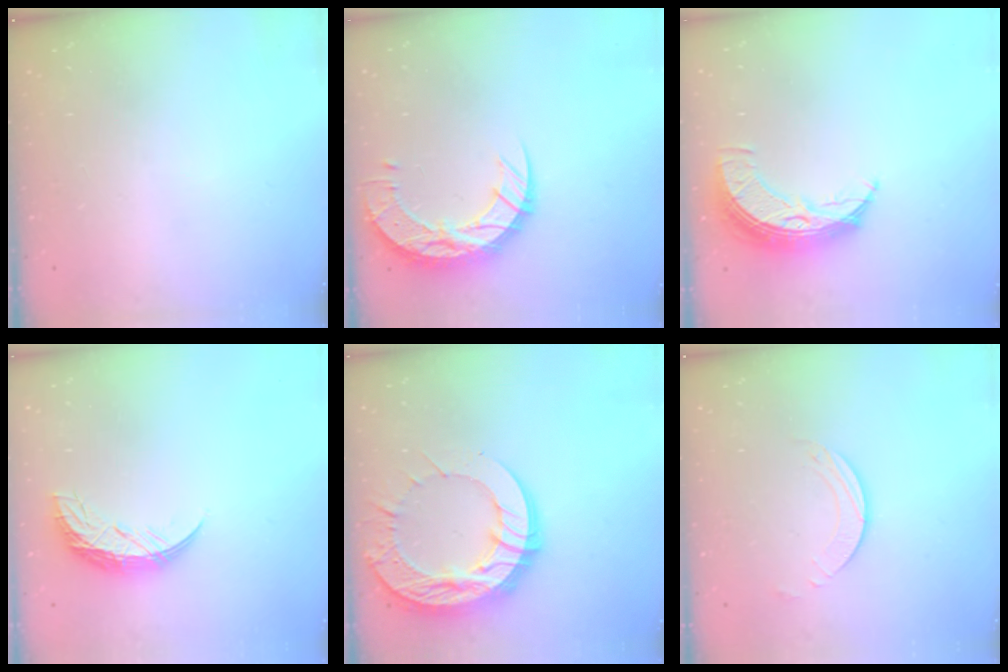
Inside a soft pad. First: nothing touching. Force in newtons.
{"total": 16.5, "press": 16.4, "slide": 1.2}
{"total": 9.4, "press": 9.4, "slide": 0.7}
{"total": 10.0, "press": 10.0, "slide": 0.6}
{"total": 20.5, "press": 20.4, "slide": 1.7}
{"total": 2.0, "press": 1.9, "slide": 0.3}